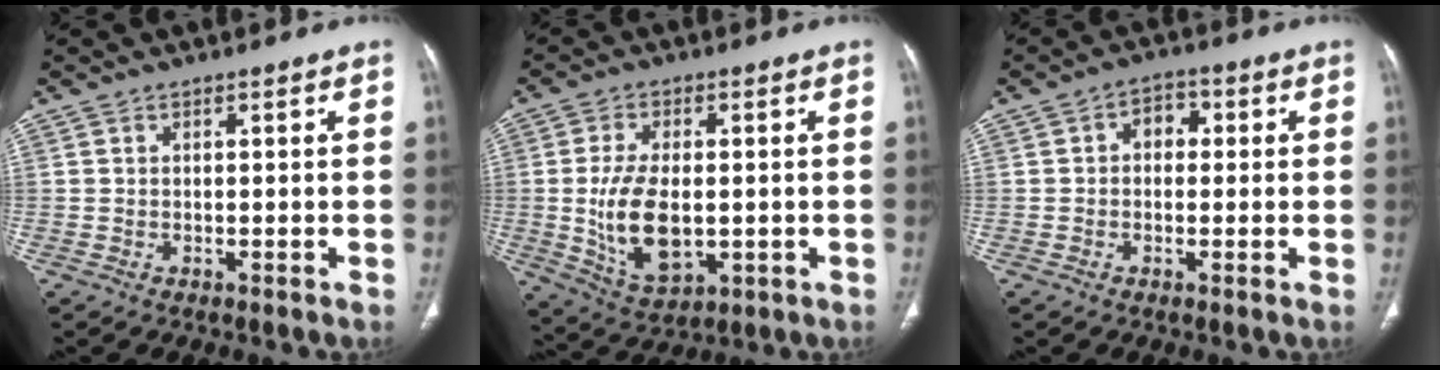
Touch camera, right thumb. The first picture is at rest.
{"total": 12.5, "force": [-0.9, 6.9, 10.4], "torque": [-0.189, -0.011, -0.001]}
{"total": 4.2, "force": [0.4, 3.1, 2.8], "torque": [-0.020, 0.014, -0.003]}